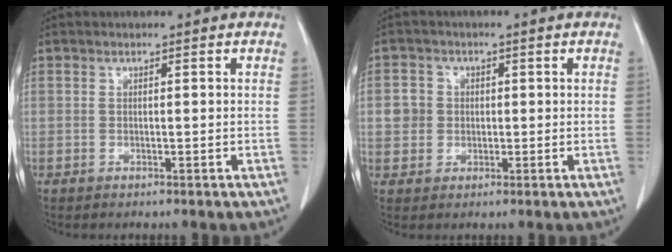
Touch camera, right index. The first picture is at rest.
{"total": 3.5, "force": [0.3, 3.4, 0.7], "torque": [-0.007, 0.013, 0.009]}